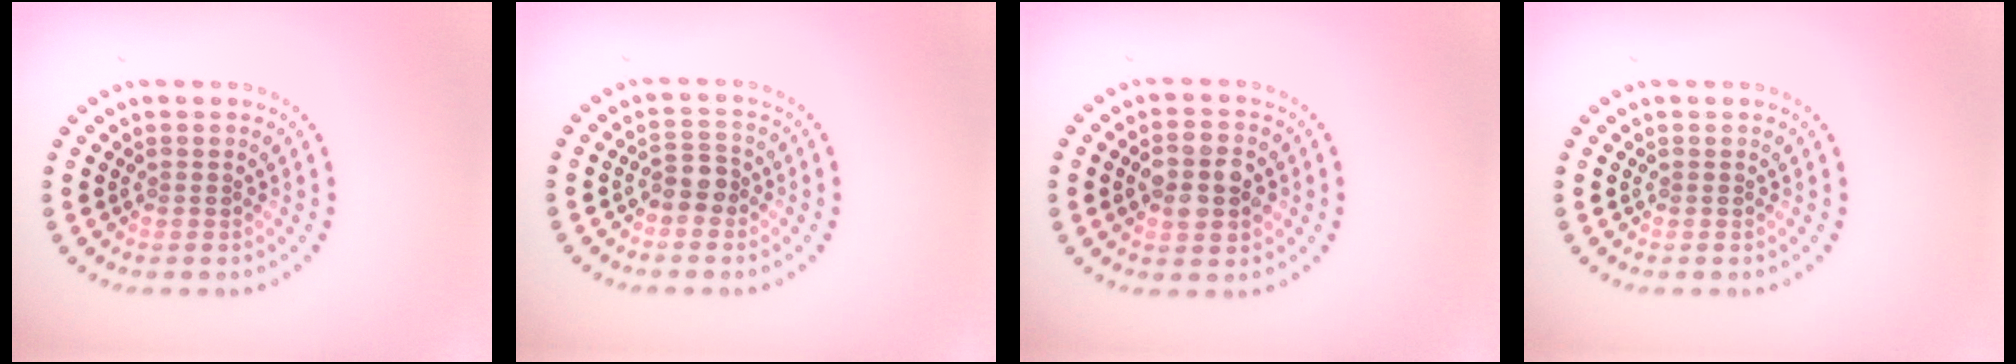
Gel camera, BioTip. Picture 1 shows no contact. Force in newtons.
{"total": 1.9, "press": 1.8, "slide": 0.7}
{"total": 4.5, "press": 4.5, "slide": 0.1}
{"total": 0.0}